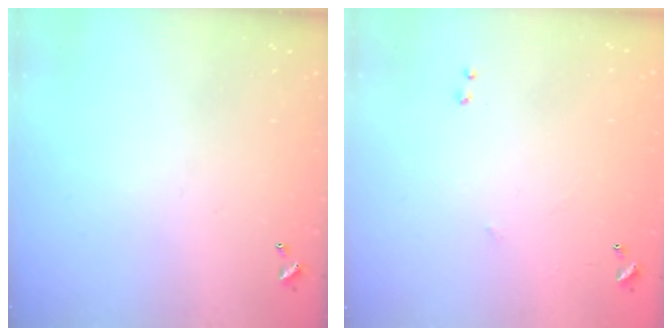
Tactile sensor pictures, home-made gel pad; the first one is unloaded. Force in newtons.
{"total": 6.4, "press": 6.3, "slide": 0.8}